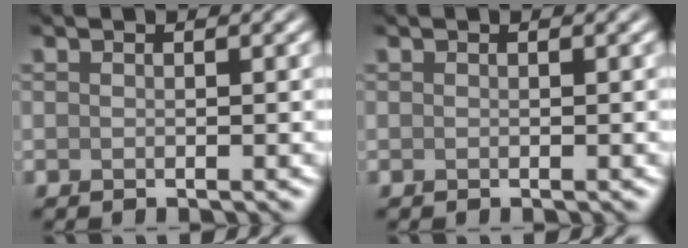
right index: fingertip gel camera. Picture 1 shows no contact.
{"total": 0.0}